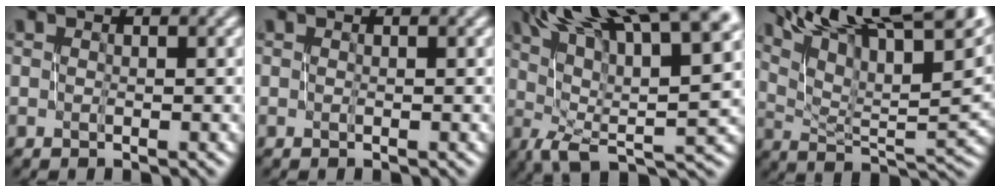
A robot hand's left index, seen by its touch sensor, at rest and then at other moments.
{"total": 0.0}
{"total": 15.9, "force": [5.9, 6.0, 13.4], "torque": [-0.210, 0.041, 0.110]}
{"total": 16.6, "force": [11.2, 4.6, 11.3], "torque": [-0.185, 0.025, 0.183]}